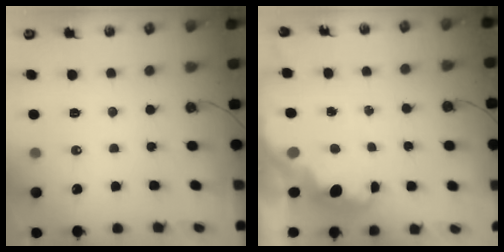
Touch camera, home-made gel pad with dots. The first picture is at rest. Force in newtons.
{"total": 2.0, "press": 1.8, "slide": 0.8}